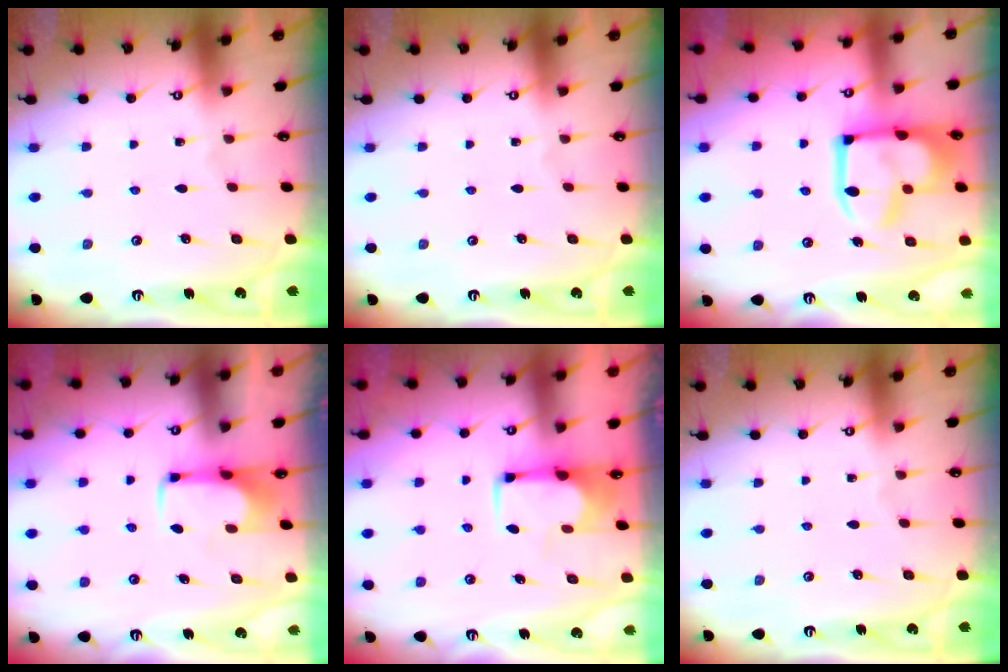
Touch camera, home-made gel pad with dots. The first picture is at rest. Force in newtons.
{"total": 0.0}
{"total": 15.2, "press": 15.2, "slide": 1.5}
{"total": 2.1, "press": 2.0, "slide": 0.4}
{"total": 1.8, "press": 1.6, "slide": 0.8}
{"total": 0.0}